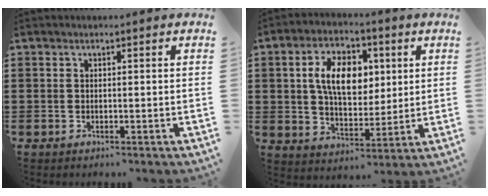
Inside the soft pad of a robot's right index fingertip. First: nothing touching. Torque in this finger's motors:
{"motor_torque": [1.43, 0.19, 1.05, 0.21]}